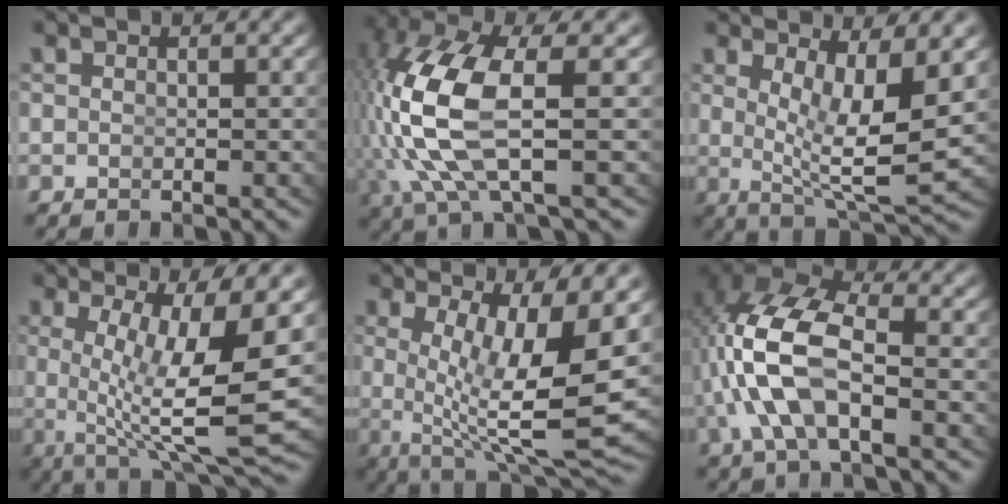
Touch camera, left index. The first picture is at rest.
{"total": 8.4, "force": [0.4, 3.2, 7.7], "torque": [-0.195, -0.022, 0.025]}
{"total": 7.7, "force": [0.9, 2.5, 7.2], "torque": [-0.113, -0.032, 0.029]}
{"total": 10.4, "force": [-0.8, 2.9, 10.0], "torque": [-0.155, -0.032, 0.004]}
{"total": 11.3, "force": [-0.4, 3.9, 10.6], "torque": [-0.175, -0.040, 0.014]}
{"total": 8.7, "force": [0.8, 4.6, 7.4], "torque": [-0.169, -0.016, 0.020]}